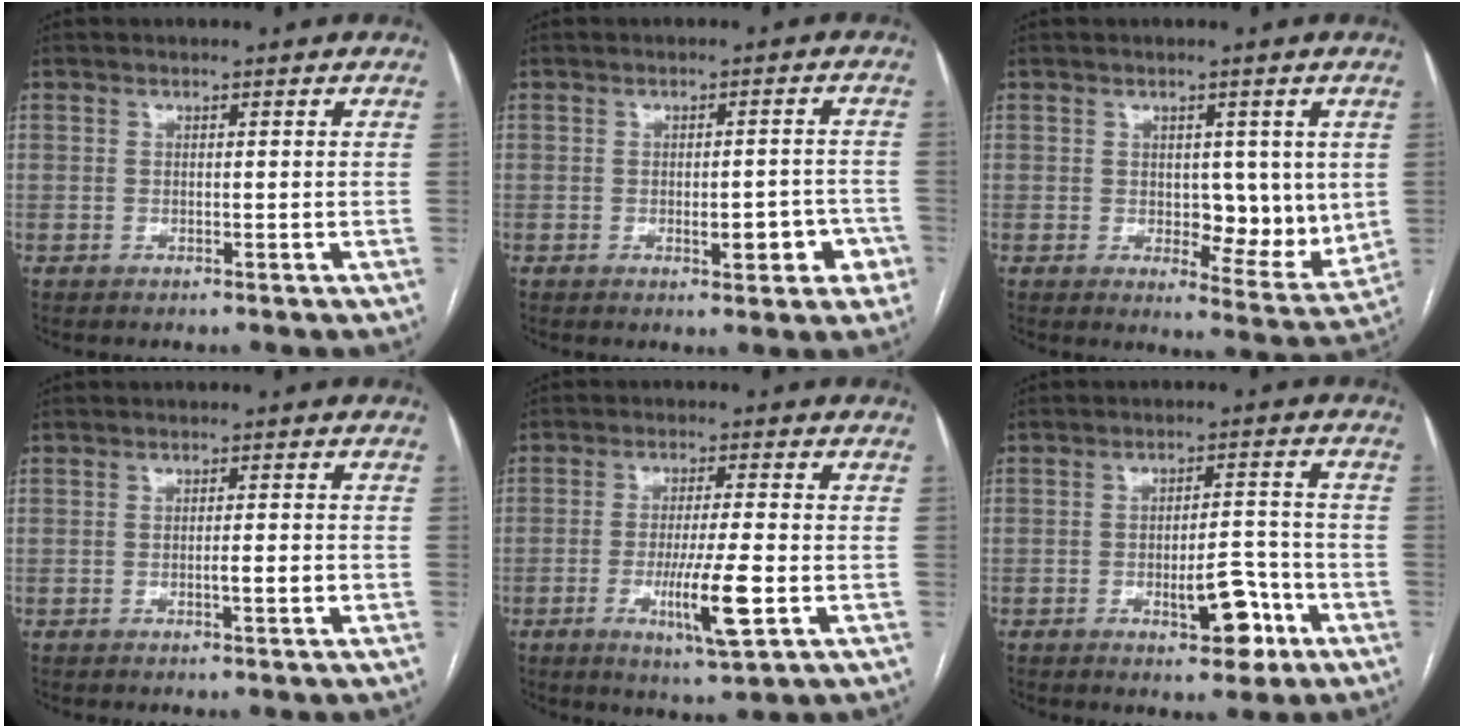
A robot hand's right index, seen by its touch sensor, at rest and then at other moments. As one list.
[{"total": 5.6, "force": [-2.2, 2.1, 4.7], "torque": [-0.052, 0.013, -0.021]}, {"total": 8.0, "force": [0.6, 4.1, 6.8], "torque": [-0.074, -0.012, 0.020]}, {"total": 2.6, "force": [-0.7, 0.2, 2.5], "torque": [-0.041, -0.002, -0.010]}, {"total": 9.3, "force": [-2.7, 0.4, 8.9], "torque": [-0.155, -0.022, -0.044]}, {"total": 7.3, "force": [-3.3, 2.6, 6.0], "torque": [-0.082, 0.011, -0.043]}]